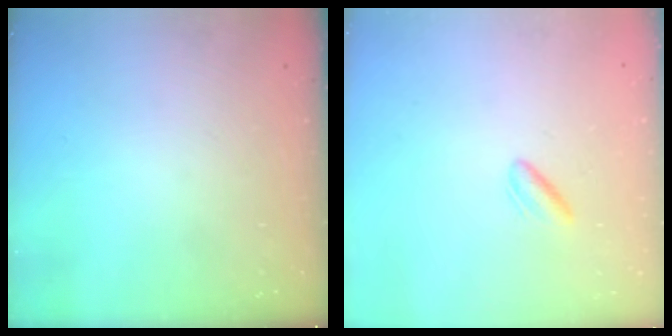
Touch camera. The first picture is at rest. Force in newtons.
{"total": 2.8, "press": 2.5, "slide": 1.3}